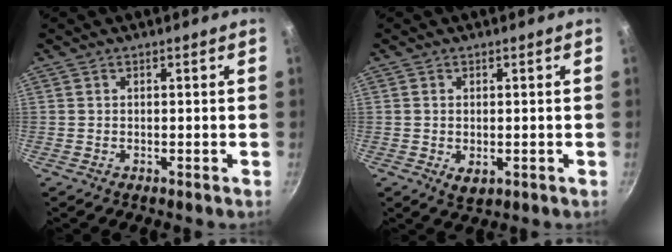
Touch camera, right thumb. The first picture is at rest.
{"total": 3.0, "force": [-0.5, 1.9, 2.3], "torque": [-0.038, -0.010, -0.004]}